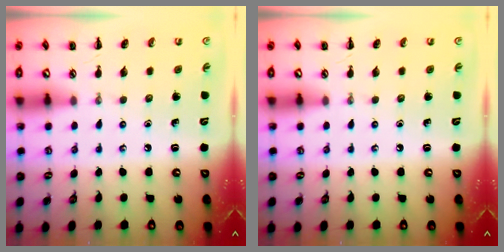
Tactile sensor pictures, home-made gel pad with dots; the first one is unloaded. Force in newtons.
{"total": 0.0}